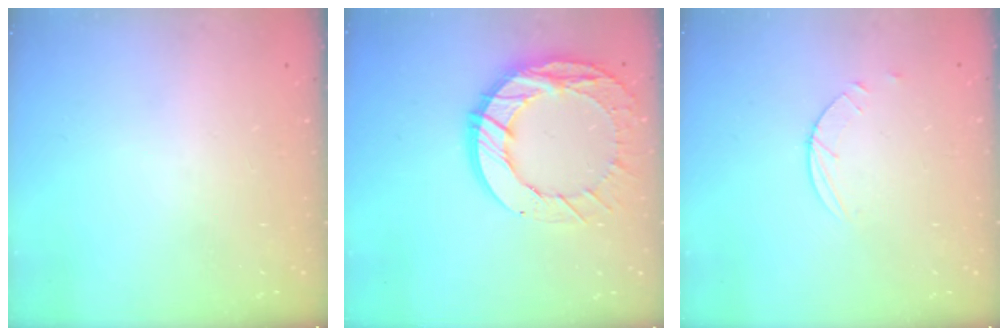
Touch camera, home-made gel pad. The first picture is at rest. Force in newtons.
{"total": 18.3, "press": 18.3, "slide": 1.6}
{"total": 2.5, "press": 2.4, "slide": 0.3}